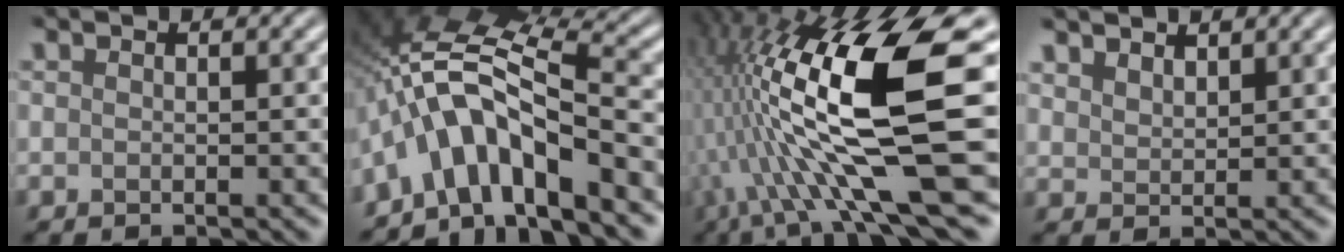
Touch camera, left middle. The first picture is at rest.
{"total": 9.1, "force": [-4.6, 3.2, 7.2], "torque": [-0.118, 0.029, -0.081]}
{"total": 14.4, "force": [-1.5, 3.0, 14.0], "torque": [-0.270, 0.020, -0.008]}
{"total": 2.6, "force": [2.6, 0.4, 0.0], "torque": [-0.006, 0.008, 0.061]}